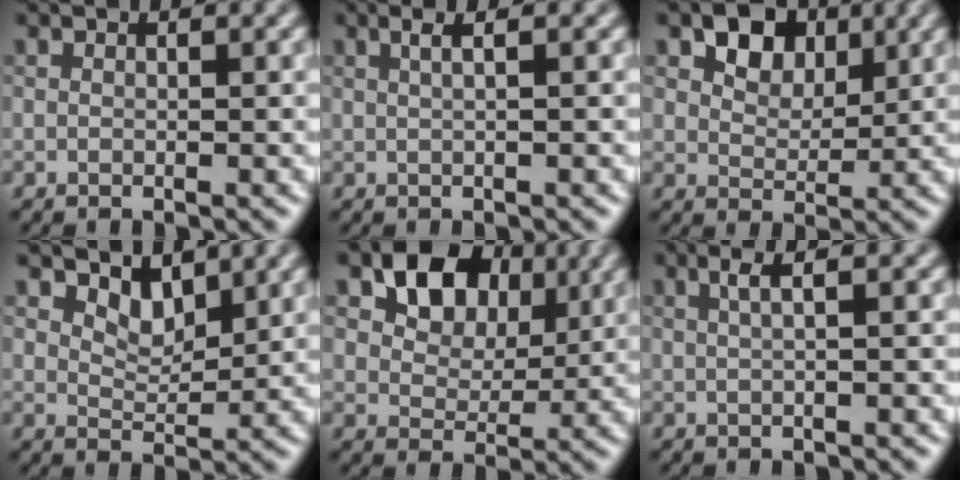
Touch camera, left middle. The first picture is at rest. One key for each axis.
{"total": 1.8, "fx": 0.5, "fy": 0.6, "fz": 1.6, "tx": -0.012, "ty": 0.004, "tz": -0.004}
{"total": 3.7, "fx": 1.7, "fy": 2.6, "fz": 2.0, "tx": -0.035, "ty": -0.002, "tz": 0.026}
{"total": 2.1, "fx": 1.8, "fy": 0.9, "fz": 0.7, "tx": -0.021, "ty": -0.005, "tz": 0.034}
{"total": 6.4, "fx": 2.5, "fy": 4.6, "fz": 3.5, "tx": -0.064, "ty": 0.004, "tz": 0.036}
{"total": 1.6, "fx": 0.3, "fy": 0.2, "fz": 1.5, "tx": -0.025, "ty": 0.005, "tz": 0.008}